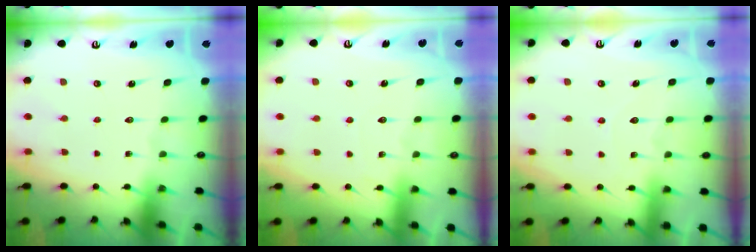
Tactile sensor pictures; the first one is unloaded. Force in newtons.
{"total": 4.7, "press": 4.7, "slide": 0.5}
{"total": 6.0, "press": 6.0, "slide": 0.6}